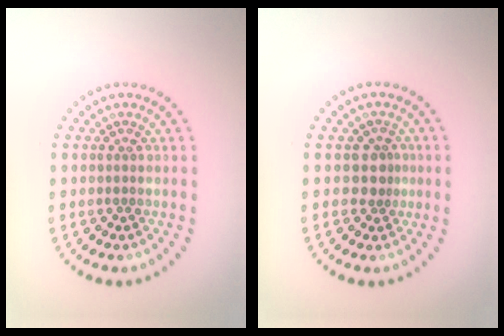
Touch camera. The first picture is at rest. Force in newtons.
{"total": 1.8, "press": 1.5, "slide": 1.1}